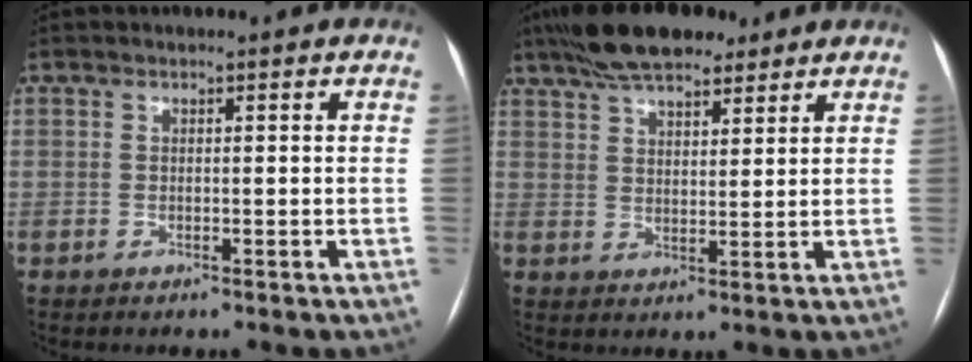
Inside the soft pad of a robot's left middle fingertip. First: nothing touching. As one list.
[{"total": 11.7, "force": [9.1, 3.9, 6.3], "torque": [-0.113, 0.033, 0.154]}]